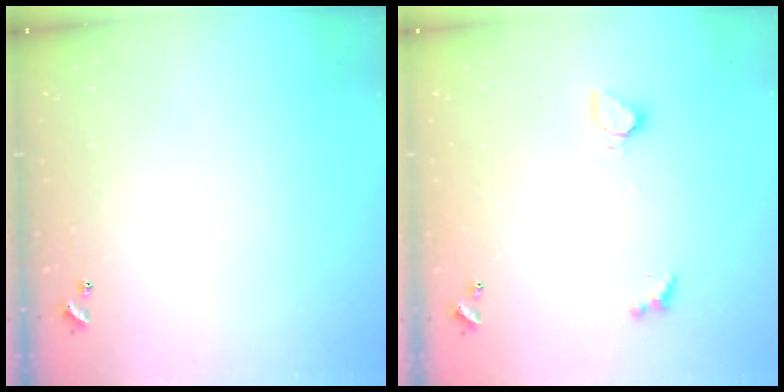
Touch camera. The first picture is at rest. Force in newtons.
{"total": 2.0, "press": 2.0, "slide": 0.3}